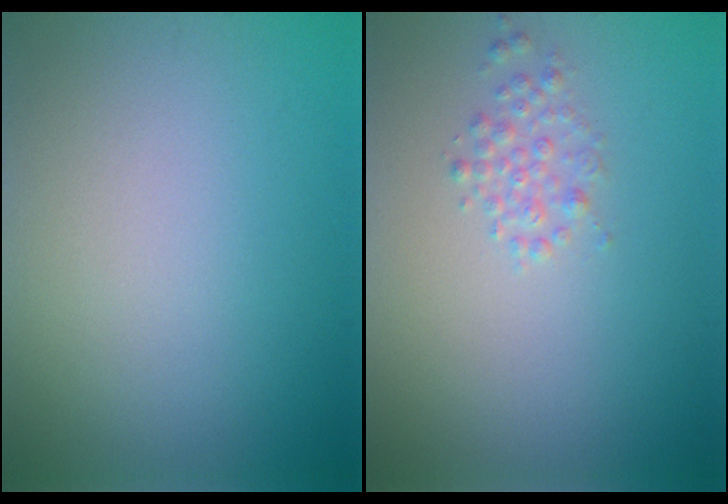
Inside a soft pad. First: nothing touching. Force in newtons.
{"total": 1.5, "press": 1.5, "slide": 0.1}